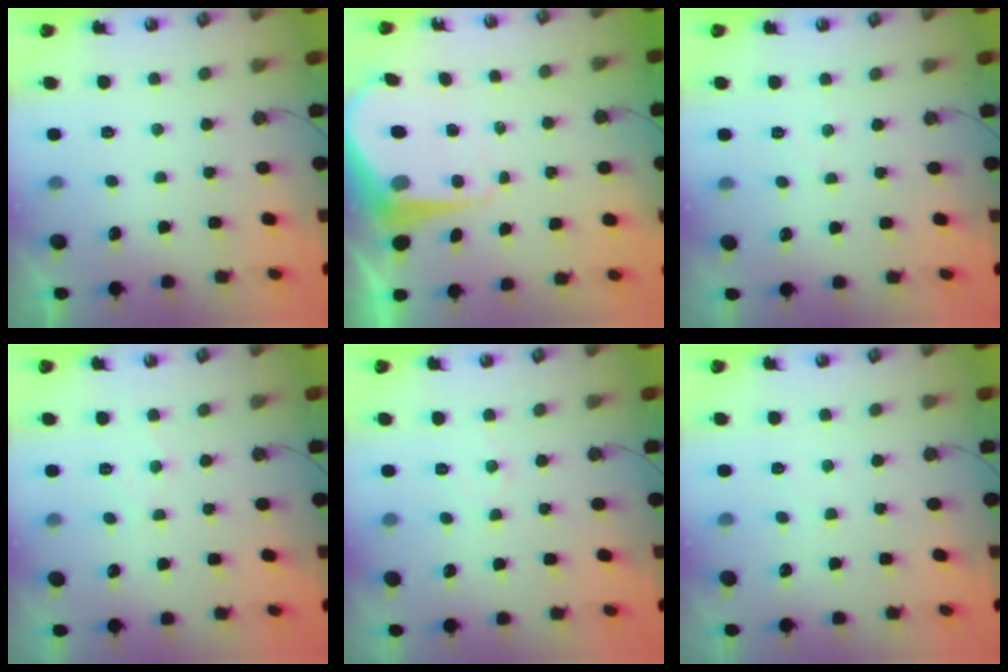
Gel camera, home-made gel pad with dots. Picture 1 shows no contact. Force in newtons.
{"total": 7.7, "press": 7.6, "slide": 0.6}
{"total": 4.0, "press": 4.0, "slide": 0.5}
{"total": 6.1, "press": 6.1, "slide": 0.4}
{"total": 5.6, "press": 5.5, "slide": 0.8}
{"total": 2.5, "press": 2.5, "slide": 0.4}